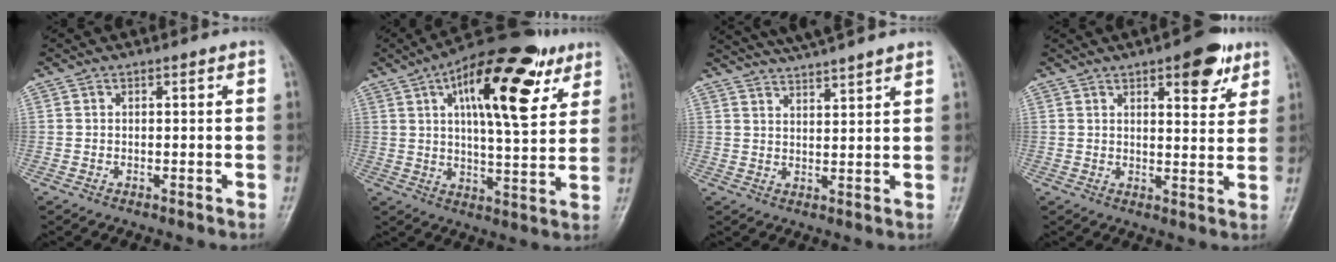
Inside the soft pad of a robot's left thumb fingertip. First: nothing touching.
{"total": 21.0, "force": [8.9, 8.1, 17.1], "torque": [-0.229, -0.011, 0.131]}
{"total": 9.1, "force": [8.2, 0.6, 4.0], "torque": [-0.059, -0.002, 0.128]}
{"total": 9.2, "force": [5.1, 3.8, 6.7], "torque": [-0.060, -0.019, 0.064]}